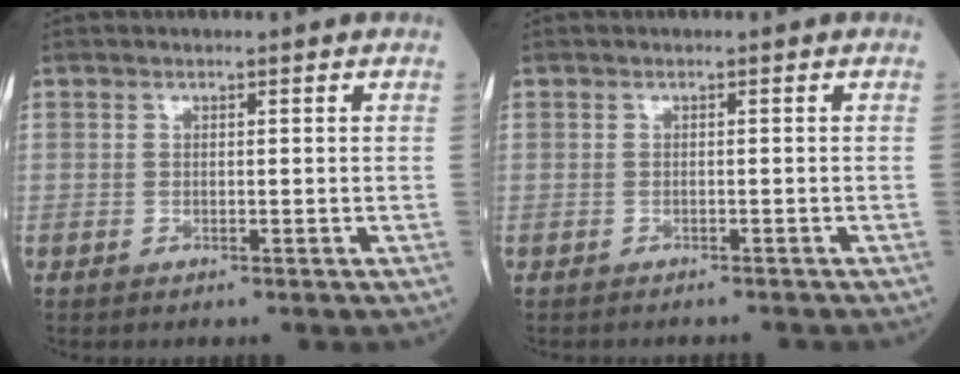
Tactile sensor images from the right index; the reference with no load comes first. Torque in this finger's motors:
{"motor_torque": [-1.14, 0.60, -1.05, -0.21]}